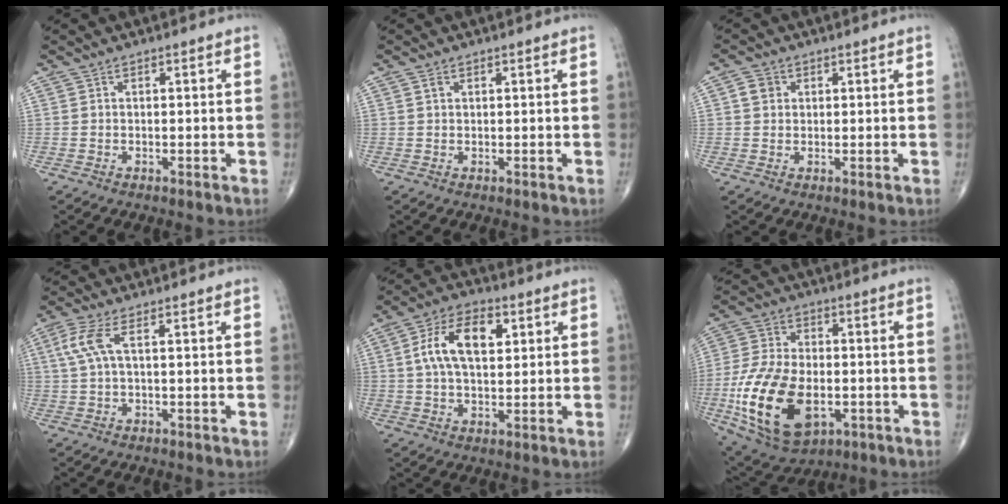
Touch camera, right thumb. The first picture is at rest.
{"total": 0.9, "force": [0.5, 0.6, 0.5], "torque": [-0.007, 0.001, 0.008]}
{"total": 2.8, "force": [0.7, 2.4, 1.2], "torque": [-0.011, 0.002, 0.011]}
{"total": 5.0, "force": [1.3, 1.4, 4.6], "torque": [-0.133, 0.014, 0.030]}
{"total": 11.4, "force": [2.7, 6.2, 9.1], "torque": [-0.153, 0.011, 0.042]}
{"total": 20.8, "force": [-5.3, 12.1, 16.0], "torque": [-0.302, 0.002, -0.079]}